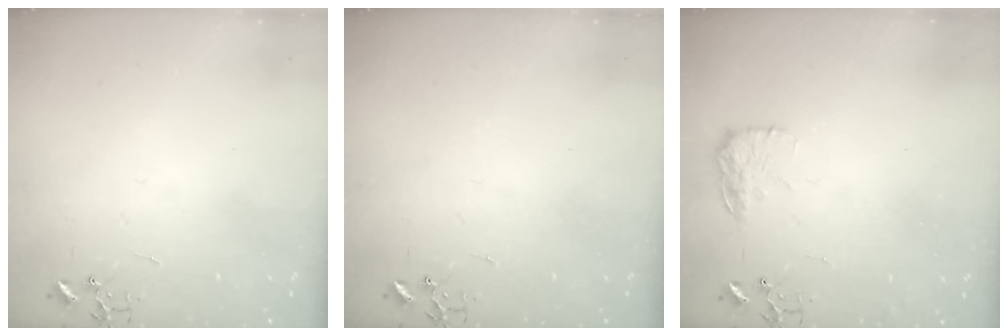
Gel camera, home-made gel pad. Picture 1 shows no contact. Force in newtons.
{"total": 0.0}
{"total": 11.4, "press": 11.3, "slide": 0.4}